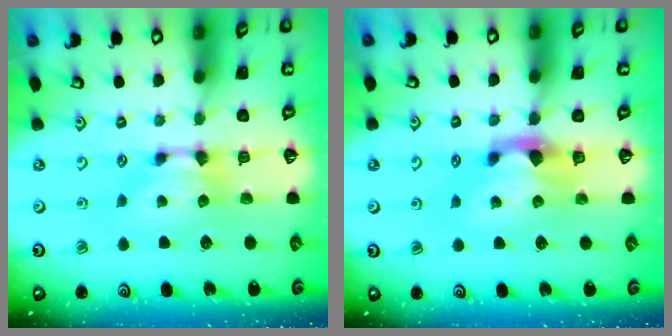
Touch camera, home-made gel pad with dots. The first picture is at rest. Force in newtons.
{"total": 2.0, "press": 1.6, "slide": 1.2}